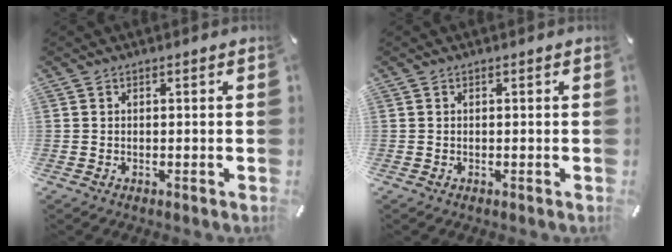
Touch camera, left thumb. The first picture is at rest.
{"total": 0.0}